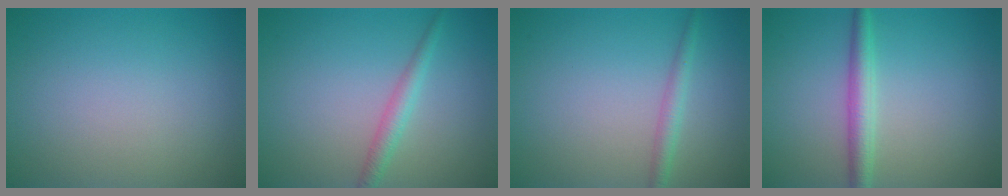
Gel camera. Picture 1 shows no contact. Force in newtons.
{"total": 1.9, "press": 1.9, "slide": 0.1}
{"total": 1.7, "press": 1.7, "slide": 0.0}
{"total": 2.7, "press": 2.7, "slide": 0.1}